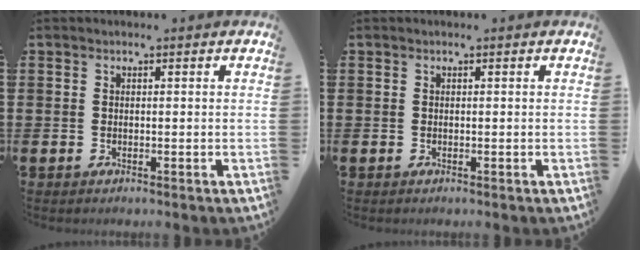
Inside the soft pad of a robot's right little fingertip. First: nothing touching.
{"total": 0.0}